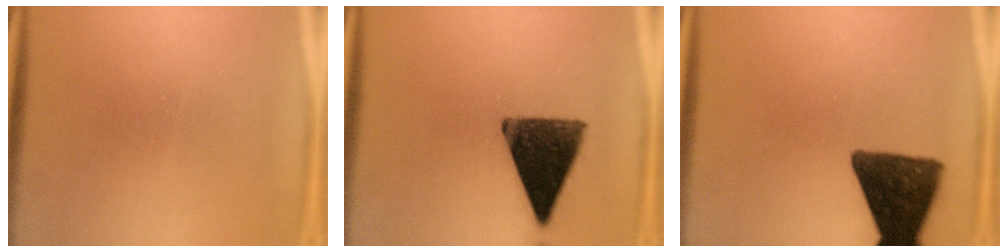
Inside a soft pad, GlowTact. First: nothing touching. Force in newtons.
{"total": 12.9}
{"total": 12.3}